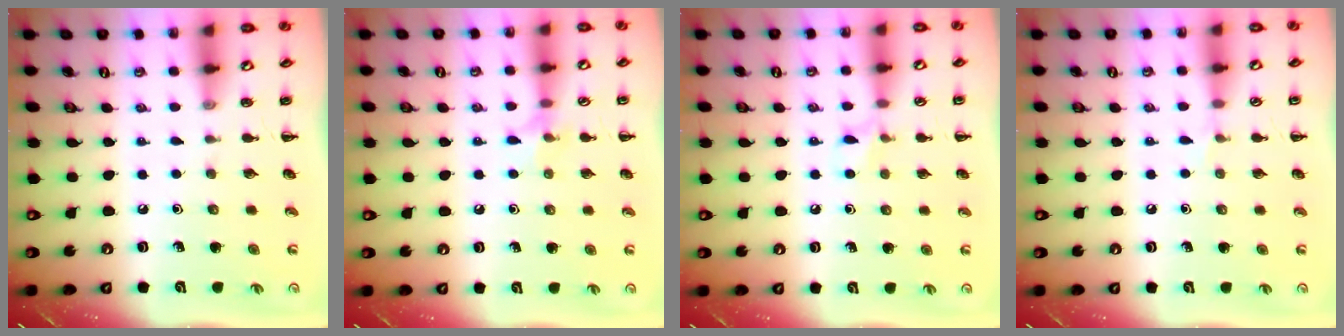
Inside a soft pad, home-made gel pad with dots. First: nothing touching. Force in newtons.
{"total": 6.3, "press": 6.1, "slide": 1.5}
{"total": 4.8, "press": 4.5, "slide": 1.7}
{"total": 3.3, "press": 3.0, "slide": 1.3}